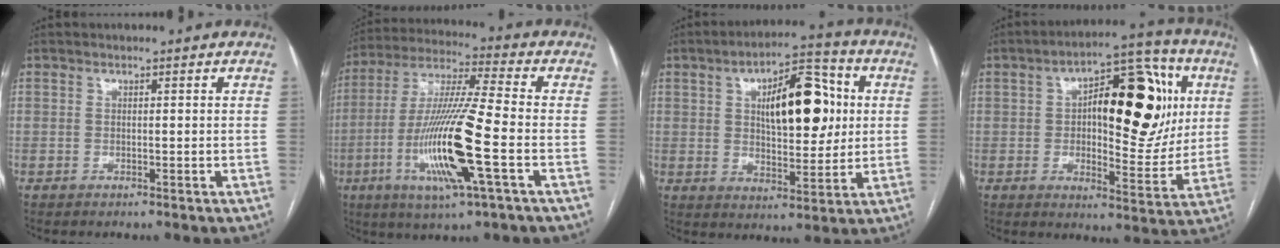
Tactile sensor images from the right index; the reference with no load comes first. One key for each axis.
{"total": 17.1, "fx": -5.0, "fy": 0.5, "fz": 16.3, "tx": -0.335, "ty": -0.017, "tz": -0.095}
{"total": 14.4, "fx": 3.2, "fy": 5.6, "fz": 12.9, "tx": -0.195, "ty": 0.023, "tz": 0.051}
{"total": 19.0, "fx": 3.7, "fy": 7.4, "fz": 17.1, "tx": -0.234, "ty": 0.035, "tz": 0.057}